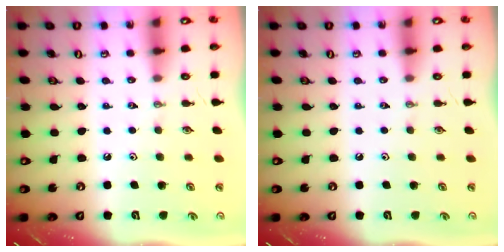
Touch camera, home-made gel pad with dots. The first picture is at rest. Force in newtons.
{"total": 0.0}